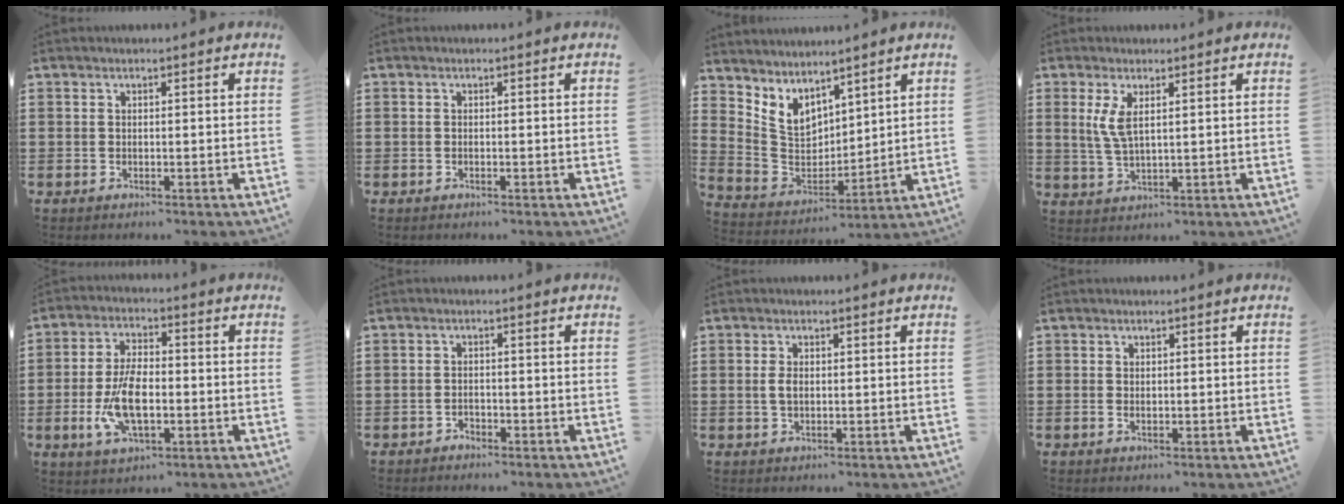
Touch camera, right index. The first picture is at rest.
{"total": 0.0}
{"total": 5.6, "force": [3.8, 3.8, 1.3], "torque": [-0.060, -0.029, 0.073]}
{"total": 4.0, "force": [1.4, 1.6, 3.4], "torque": [-0.080, 0.003, 0.022]}
{"total": 8.7, "force": [-1.8, 3.9, 7.5], "torque": [-0.169, -0.004, -0.037]}
{"total": 1.2, "force": [-1.1, 0.5, 0.2], "torque": [-0.008, 0.001, -0.024]}
{"total": 2.3, "force": [0.1, 1.3, 1.9], "torque": [-0.047, 0.003, -0.002]}
{"total": 0.7, "force": [0.0, 0.5, 0.5], "torque": [-0.012, 0.002, -0.001]}